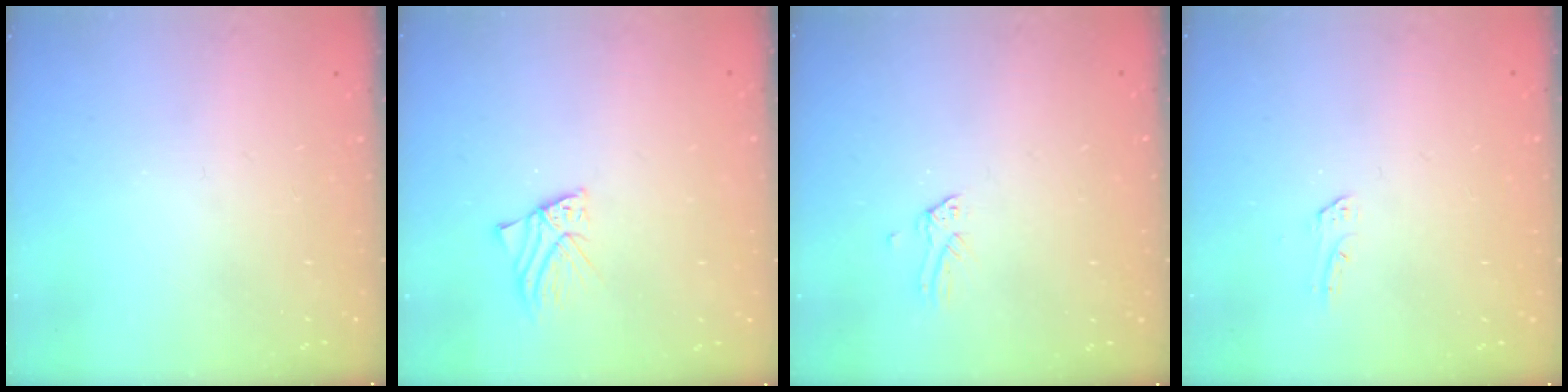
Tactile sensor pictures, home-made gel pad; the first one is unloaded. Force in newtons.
{"total": 2.9, "press": 2.9, "slide": 0.2}
{"total": 0.0}
{"total": 2.1, "press": 2.1, "slide": 0.2}